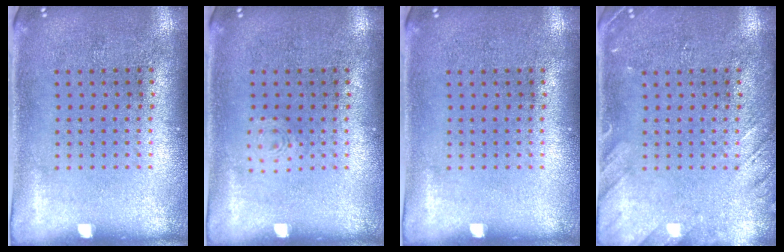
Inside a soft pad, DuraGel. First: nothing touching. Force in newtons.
{"total": 0.7, "press": 0.6, "slide": 0.2}
{"total": 0.0}
{"total": 2.0, "press": 2.0, "slide": 0.2}